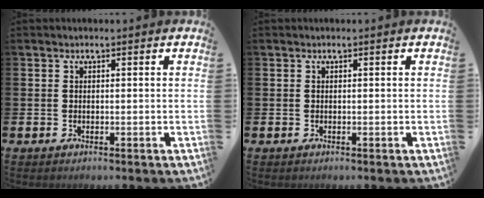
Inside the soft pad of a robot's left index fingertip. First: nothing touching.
{"total": 0.0}